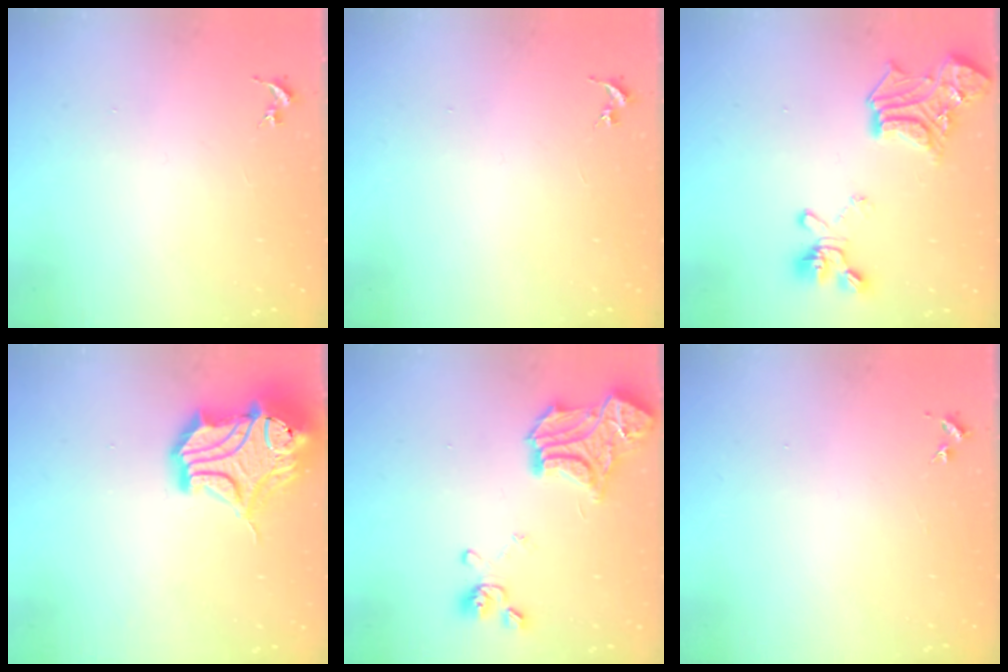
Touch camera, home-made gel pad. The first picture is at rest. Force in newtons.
{"total": 0.0}
{"total": 19.4, "press": 19.4, "slide": 1.5}
{"total": 18.4, "press": 18.2, "slide": 2.4}
{"total": 22.7, "press": 22.6, "slide": 2.1}
{"total": 2.7, "press": 2.7, "slide": 0.3}